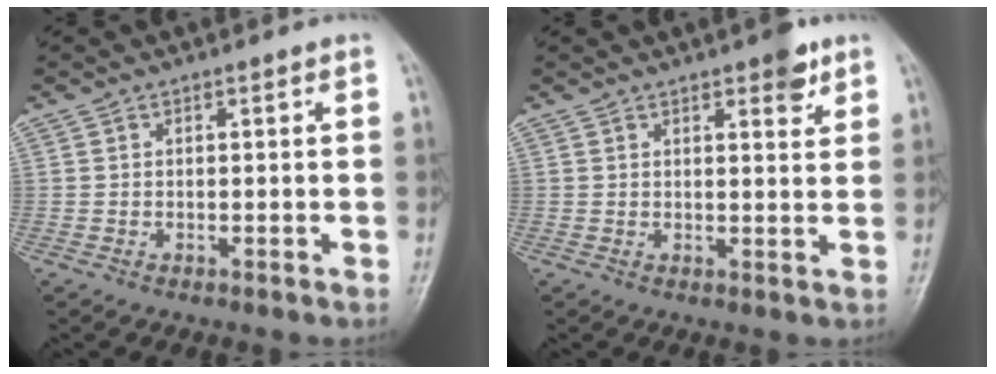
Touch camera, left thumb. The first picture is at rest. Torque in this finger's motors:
{"motor_torque": [0.48, 0.39, 0.47, -0.23, 0.02]}